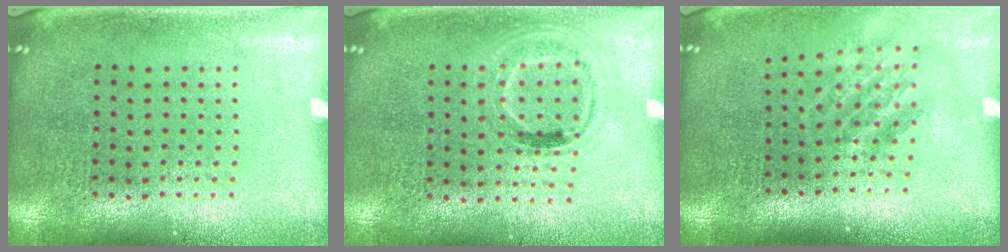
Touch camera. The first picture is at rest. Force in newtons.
{"total": 1.0, "press": 0.9, "slide": 0.5}
{"total": 1.6, "press": 1.1, "slide": 1.1}